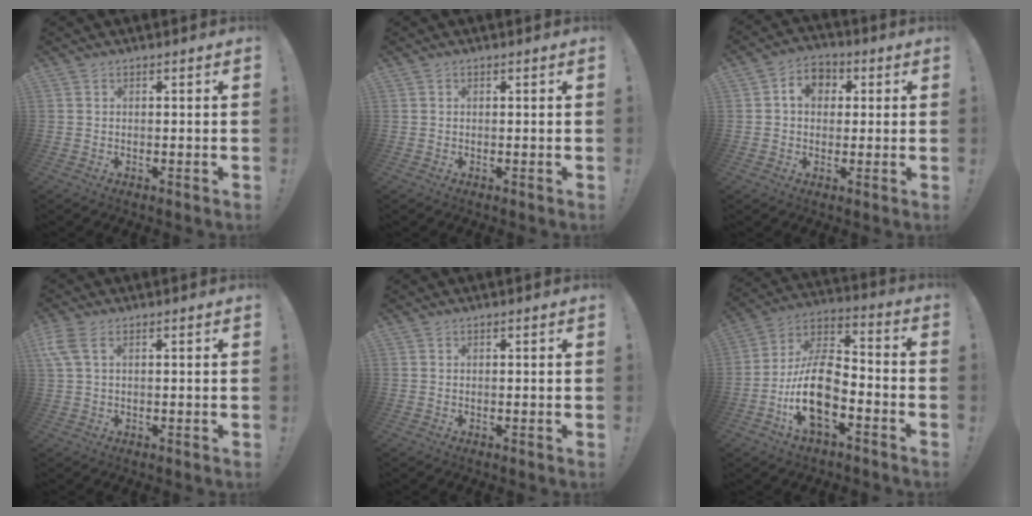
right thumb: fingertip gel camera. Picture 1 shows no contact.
{"total": 0.0}
{"total": 7.4, "force": [1.6, 5.9, 4.1], "torque": [-0.062, 0.010, 0.029]}
{"total": 5.0, "force": [2.0, 2.3, 4.0], "torque": [-0.086, 0.004, 0.038]}
{"total": 0.0}
{"total": 16.1, "force": [-6.4, 8.3, 12.2], "torque": [-0.236, 0.028, -0.111]}